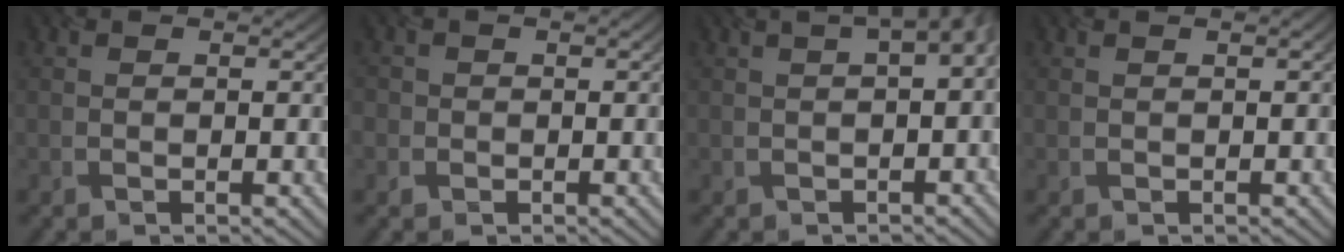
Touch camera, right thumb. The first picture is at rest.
{"total": 1.5, "force": [-0.6, 1.3, -0.2], "torque": [0.003, -0.006, -0.013]}
{"total": 5.1, "force": [0.8, 1.9, 4.6], "torque": [-0.043, 0.016, 0.010]}
{"total": 0.9, "force": [0.3, 0.1, 0.8], "torque": [-0.011, 0.005, 0.008]}